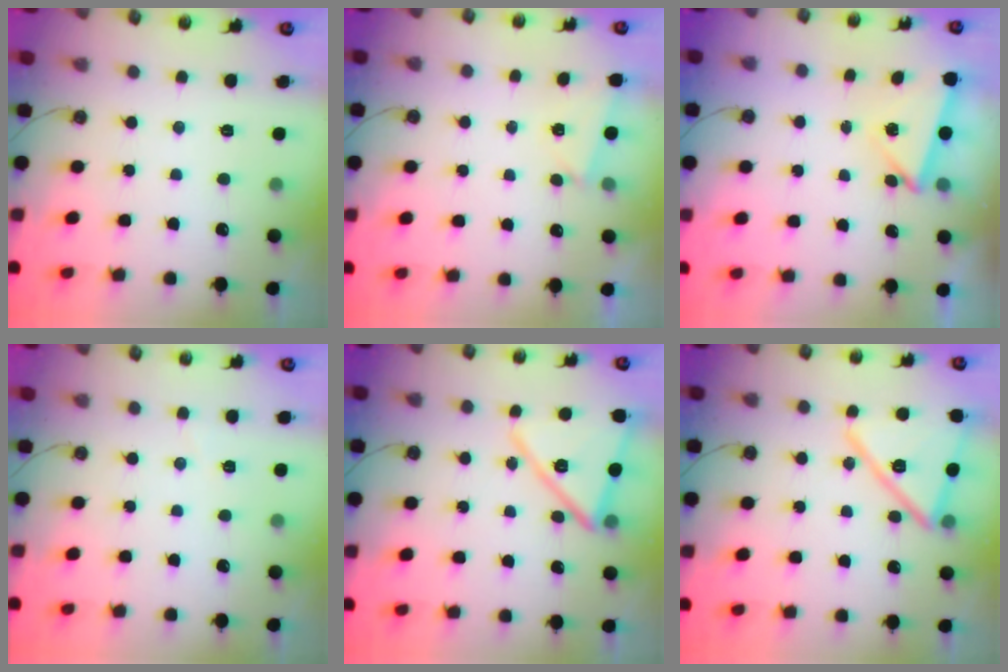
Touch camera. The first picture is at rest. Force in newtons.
{"total": 2.1, "press": 0.8, "slide": 1.9}
{"total": 3.3, "press": 3.0, "slide": 1.5}
{"total": 2.6, "press": 2.5, "slide": 0.8}
{"total": 15.3, "press": 15.2, "slide": 1.4}
{"total": 18.0, "press": 18.0, "slide": 0.7}